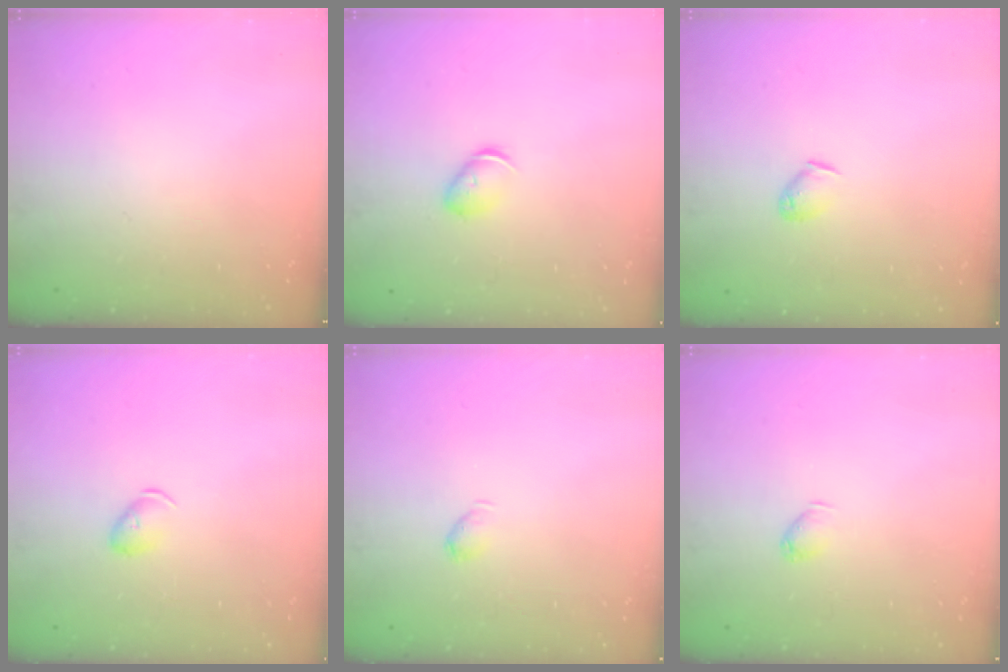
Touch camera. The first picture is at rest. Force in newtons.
{"total": 5.4, "press": 5.3, "slide": 0.8}
{"total": 3.8, "press": 3.7, "slide": 0.7}
{"total": 4.5, "press": 4.5, "slide": 0.6}
{"total": 3.1, "press": 3.1, "slide": 0.5}
{"total": 2.5, "press": 2.5, "slide": 0.5}